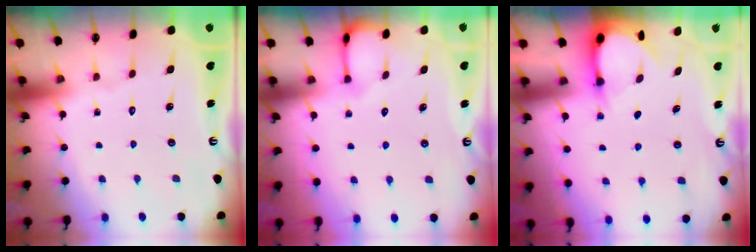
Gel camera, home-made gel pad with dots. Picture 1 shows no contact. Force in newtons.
{"total": 3.0, "press": 3.0, "slide": 0.3}
{"total": 3.3, "press": 3.3, "slide": 0.3}